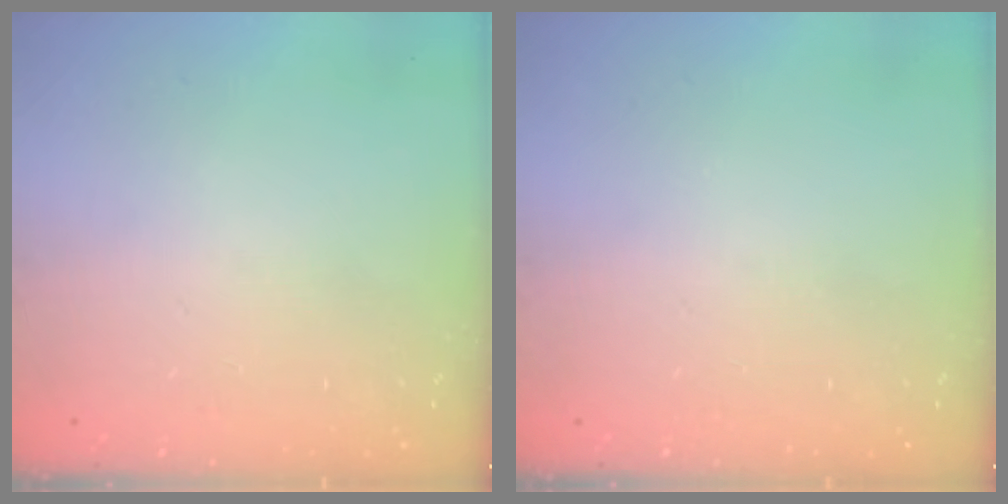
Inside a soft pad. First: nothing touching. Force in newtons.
{"total": 0.0}